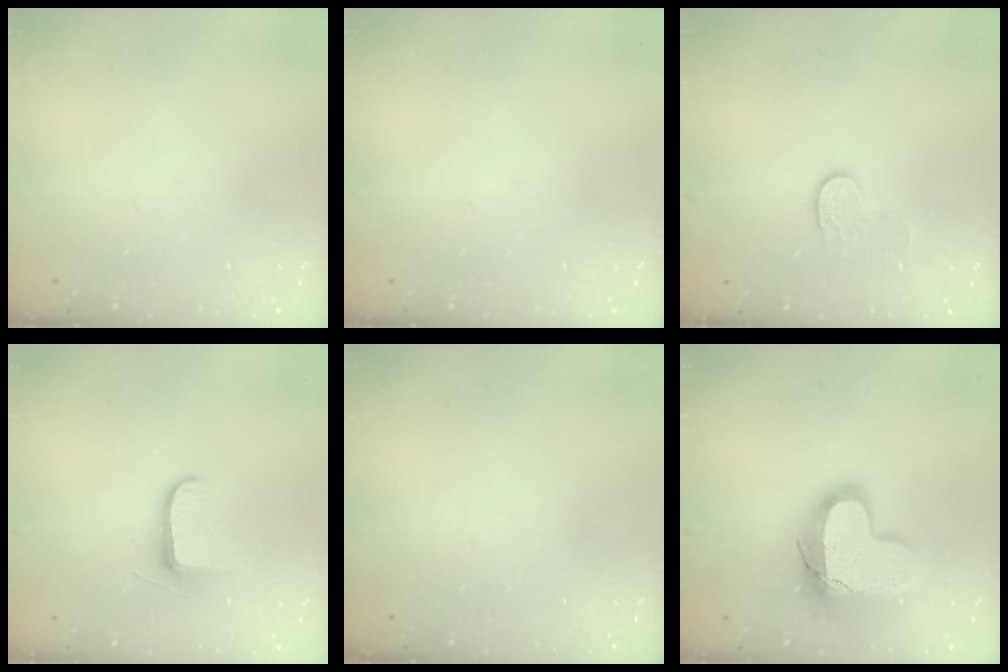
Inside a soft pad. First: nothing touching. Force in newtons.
{"total": 0.0}
{"total": 7.3, "press": 7.3, "slide": 0.2}
{"total": 7.1, "press": 7.0, "slide": 0.9}
{"total": 0.0}
{"total": 15.8, "press": 15.7, "slide": 1.0}